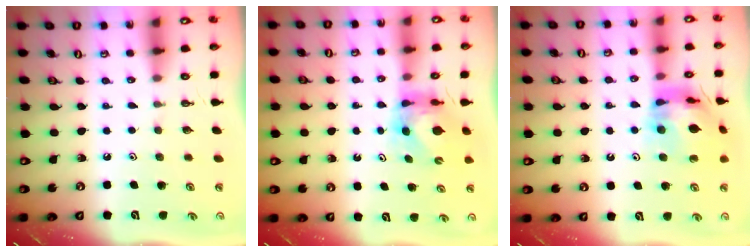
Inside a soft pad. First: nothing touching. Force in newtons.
{"total": 6.2, "press": 6.1, "slide": 0.8}
{"total": 14.2, "press": 14.1, "slide": 1.5}